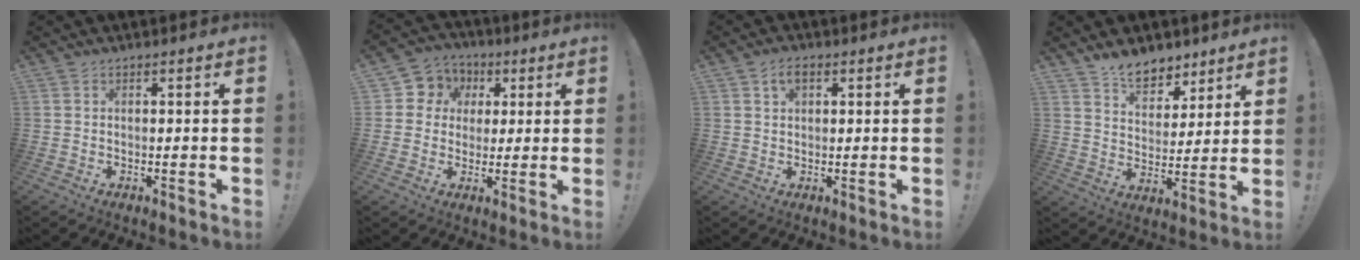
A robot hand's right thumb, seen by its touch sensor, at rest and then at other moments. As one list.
[{"total": 7.6, "force": [1.2, 7.3, 1.7], "torque": [-0.023, -0.004, 0.028]}, {"total": 3.7, "force": [1.7, 2.3, 2.4], "torque": [-0.038, 0.003, 0.029]}, {"total": 10.1, "force": [7.8, 5.4, 3.3], "torque": [-0.048, -0.054, 0.151]}]